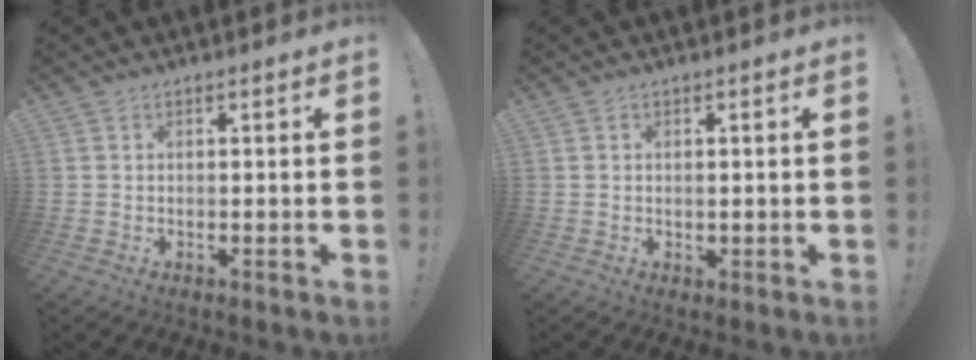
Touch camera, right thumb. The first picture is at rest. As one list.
[{"total": 0.6, "force": [0.4, 0.5, 0.1], "torque": [0.008, -0.002, 0.005]}]